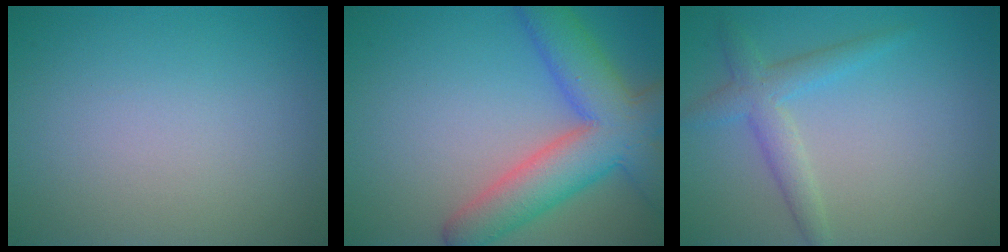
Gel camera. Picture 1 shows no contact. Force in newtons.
{"total": 8.6, "press": 8.6, "slide": 0.4}
{"total": 2.8, "press": 2.8, "slide": 0.0}